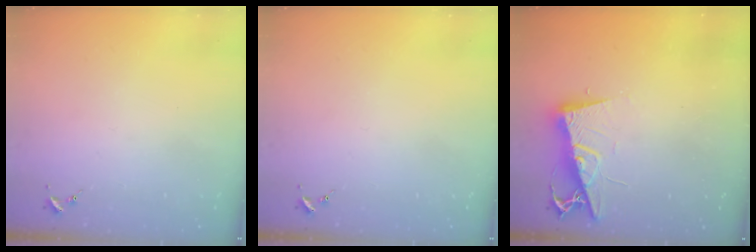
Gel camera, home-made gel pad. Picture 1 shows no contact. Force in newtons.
{"total": 0.0}
{"total": 11.3, "press": 11.2, "slide": 1.1}